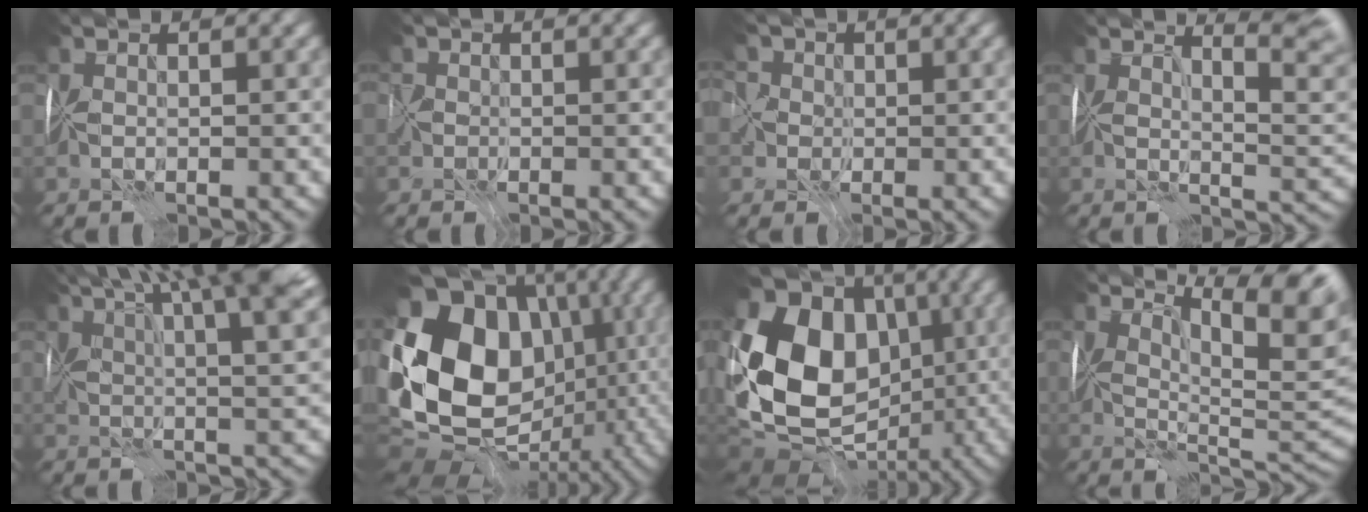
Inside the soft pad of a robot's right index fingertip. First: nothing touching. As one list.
[{"total": 1.0, "force": [-0.8, 0.0, -0.6], "torque": [0.007, -0.010, -0.014]}, {"total": 3.9, "force": [-0.3, 3.6, 1.6], "torque": [-0.029, 0.015, -0.038]}, {"total": 5.7, "force": [3.3, 0.5, 4.6], "torque": [-0.029, 0.012, 0.042]}, {"total": 13.8, "force": [7.2, 3.6, 11.2], "torque": [-0.145, 0.048, 0.086]}, {"total": 15.9, "force": [0.1, 12.3, 10.1], "torque": [-0.187, 0.001, 0.016]}, {"total": 14.5, "force": [-0.5, 11.8, 8.4], "torque": [-0.150, -0.006, -0.002]}, {"total": 8.9, "force": [4.7, 2.8, 7.1], "torque": [-0.079, 0.006, 0.067]}]